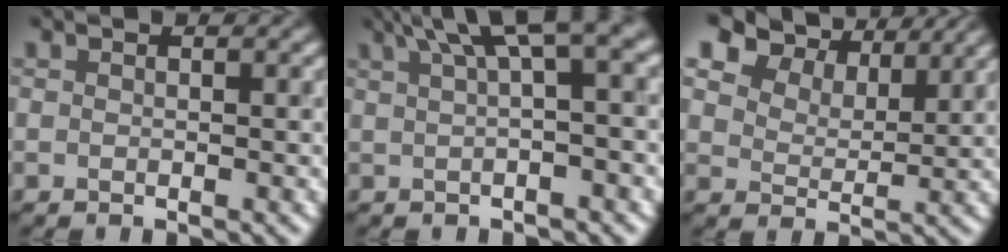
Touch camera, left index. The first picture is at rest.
{"total": 5.9, "force": [2.9, 1.2, 5.0], "torque": [-0.051, 0.028, 0.049]}
{"total": 9.0, "force": [7.2, 4.1, 3.4], "torque": [-0.081, 0.004, 0.119]}